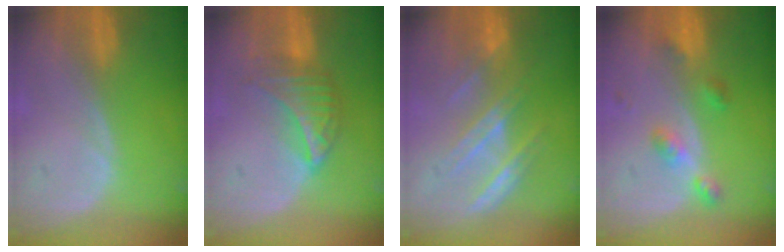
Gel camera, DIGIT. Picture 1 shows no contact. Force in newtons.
{"total": 6.3, "press": 6.1, "slide": 1.6}
{"total": 7.1, "press": 6.5, "slide": 3.0}
{"total": 4.7, "press": 4.2, "slide": 2.0}